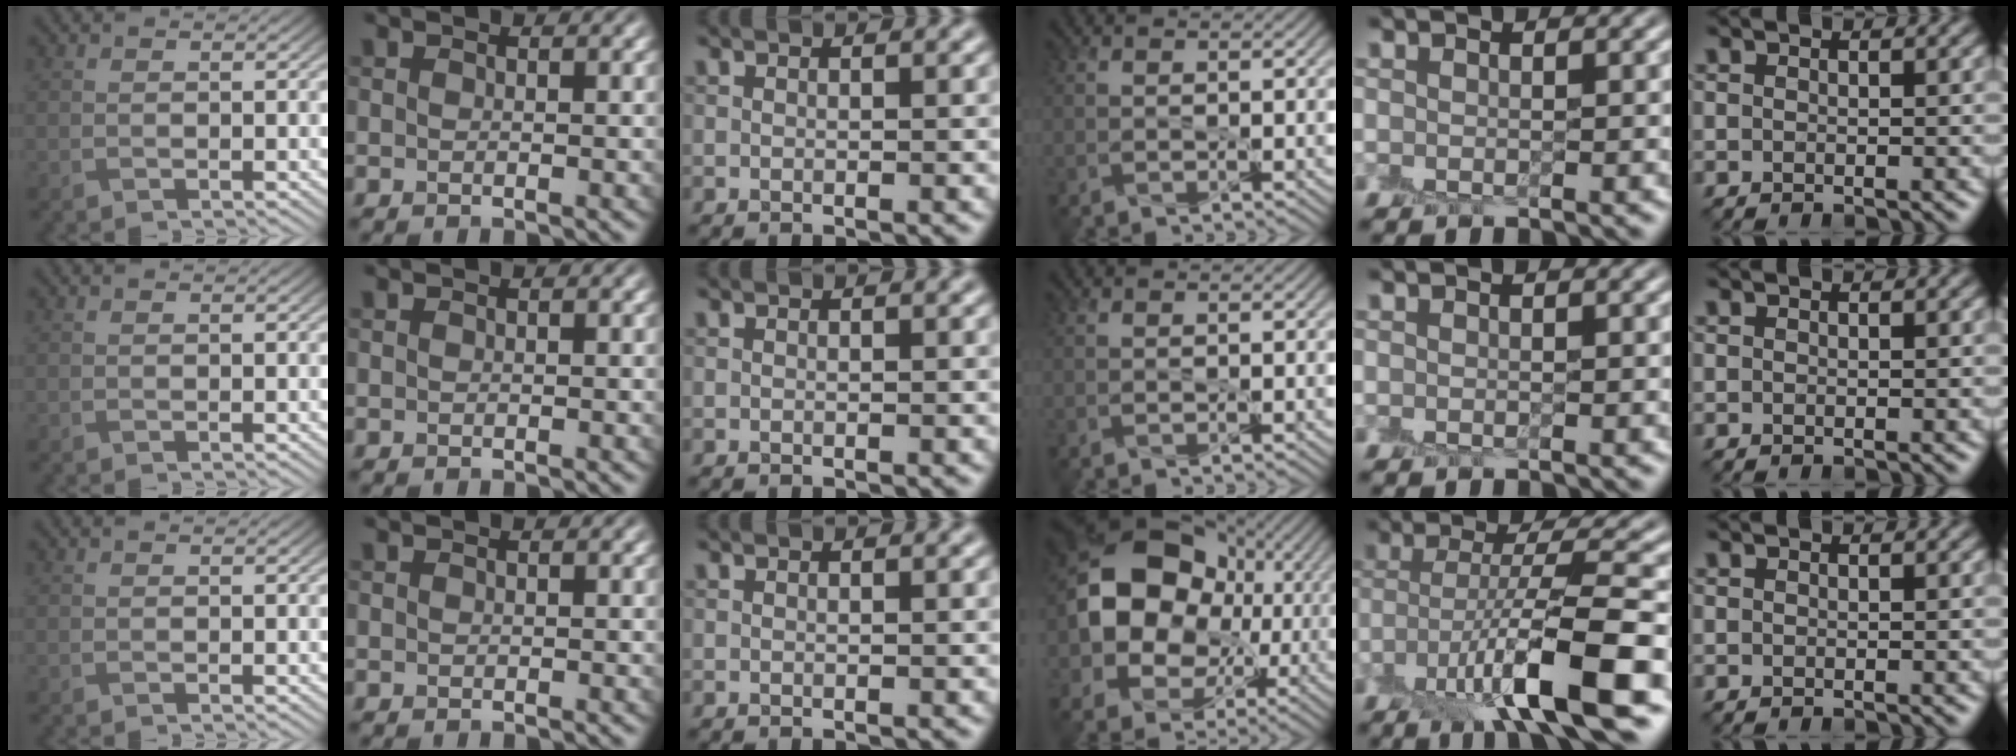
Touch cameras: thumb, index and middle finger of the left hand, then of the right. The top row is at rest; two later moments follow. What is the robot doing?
{"motion": "peel", "object": "postage stamp"}